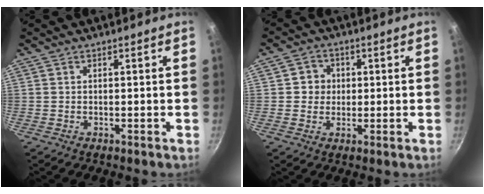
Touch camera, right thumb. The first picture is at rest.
{"total": 4.3, "force": [0.6, 4.1, 1.2], "torque": [0.013, 0.004, 0.003]}